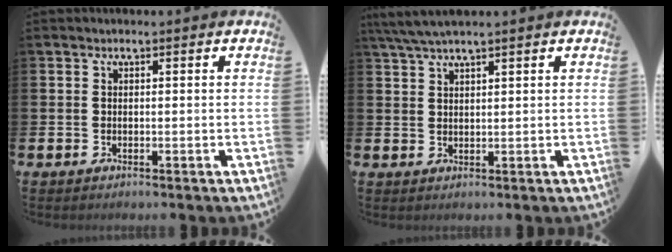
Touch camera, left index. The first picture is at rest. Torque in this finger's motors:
{"motor_torque": [0.36, -0.32, 0.60, 0.08]}